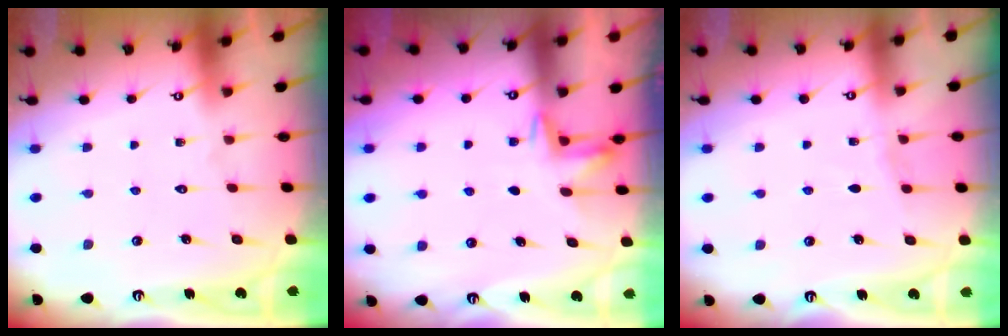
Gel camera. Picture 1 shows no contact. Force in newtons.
{"total": 4.6, "press": 4.6, "slide": 0.6}
{"total": 1.9, "press": 1.9, "slide": 0.3}